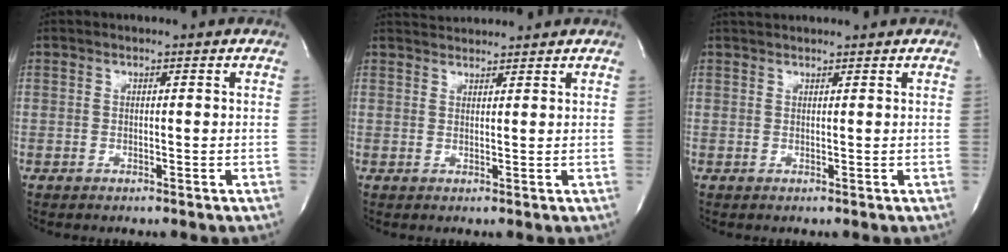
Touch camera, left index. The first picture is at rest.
{"total": 3.5, "force": [3.5, 0.1, 0.2], "torque": [-0.010, 0.026, 0.063]}
{"total": 3.3, "force": [3.2, 0.1, 0.9], "torque": [-0.012, 0.031, 0.050]}